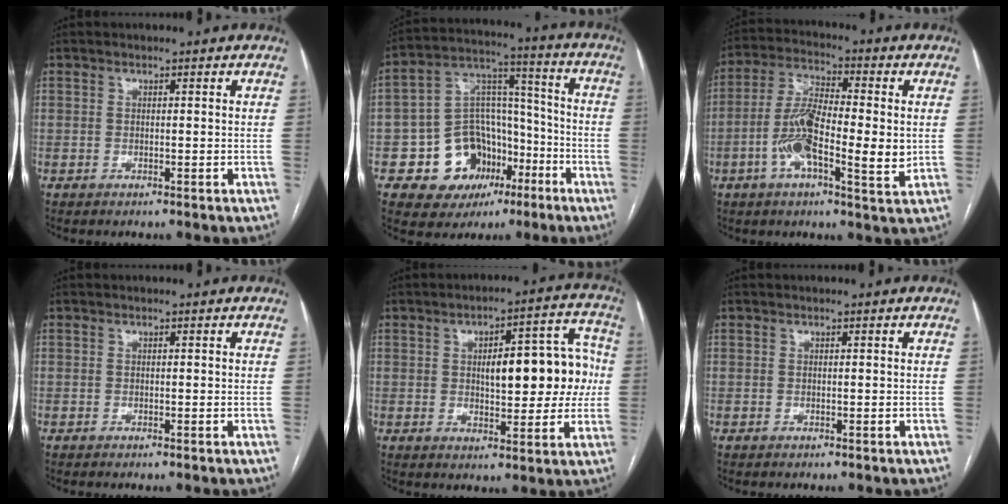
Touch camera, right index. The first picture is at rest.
{"total": 13.9, "force": [-6.1, 10.9, 6.3], "torque": [-0.095, 0.054, -0.085]}
{"total": 12.6, "force": [-1.7, 3.3, 12.0], "torque": [-0.229, 0.004, -0.037]}
{"total": 0.0}
{"total": 13.0, "force": [1.0, 4.7, 12.1], "torque": [-0.153, 0.036, 0.023]}
{"total": 0.0}